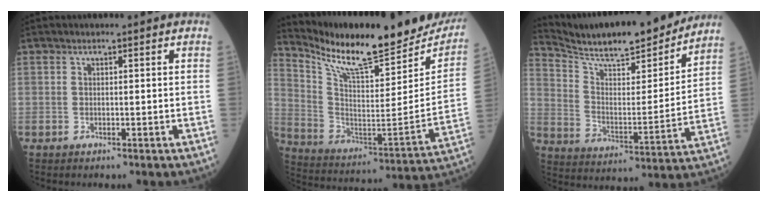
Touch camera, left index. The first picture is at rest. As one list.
[{"total": 25.0, "force": [21.8, 4.7, 11.4], "torque": [-0.197, -0.058, 0.320]}, {"total": 20.4, "force": [18.6, 2.2, 8.1], "torque": [-0.145, -0.023, 0.282]}]